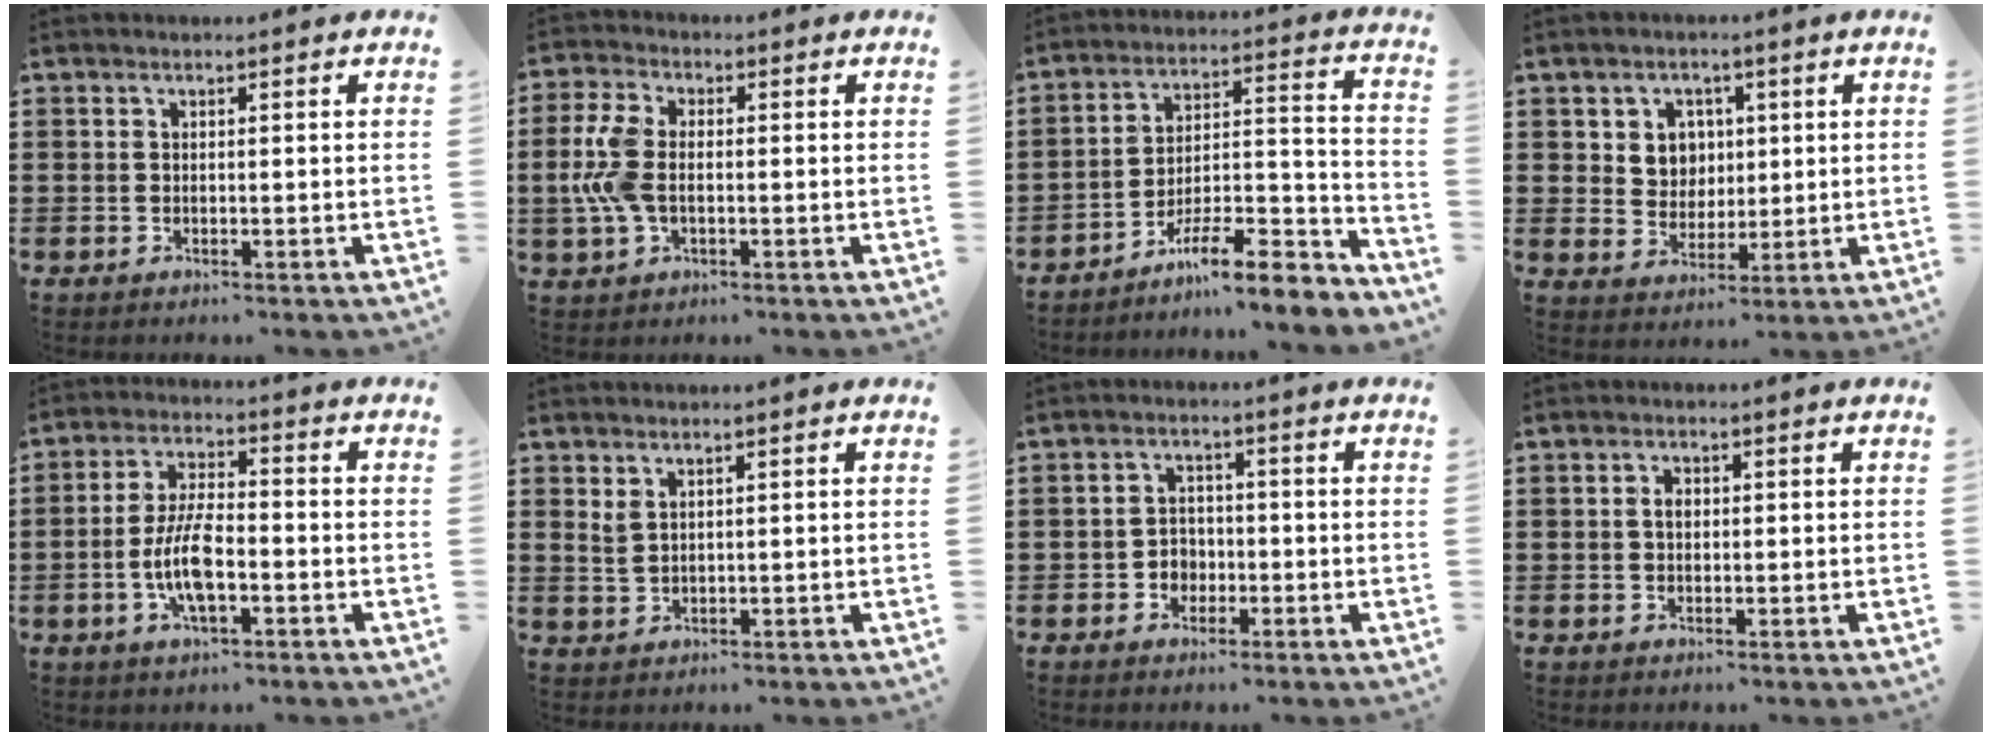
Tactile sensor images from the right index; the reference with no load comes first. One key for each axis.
{"total": 7.2, "fx": -0.4, "fy": 4.2, "fz": 5.8, "tx": -0.150, "ty": -0.002, "tz": -0.016}
{"total": 9.0, "fx": -7.7, "fy": 1.2, "fz": 4.5, "tx": -0.059, "ty": 0.014, "tz": -0.145}
{"total": 5.1, "fx": 1.5, "fy": 4.6, "fz": 1.6, "tx": -0.037, "ty": 0.010, "tz": 0.022}
{"total": 8.2, "fx": -2.3, "fy": 2.8, "fz": 7.3, "tx": -0.165, "ty": -0.008, "tz": -0.048}
{"total": 2.0, "fx": 1.5, "fy": 0.7, "fz": 1.0, "tx": -0.021, "ty": 0.003, "tz": 0.029}
{"total": 2.9, "fx": -1.3, "fy": 2.4, "fz": 0.9, "tx": -0.025, "ty": 0.005, "tz": -0.029}
{"total": 1.7, "fx": 0.2, "fy": 1.1, "fz": 1.3, "tx": -0.027, "ty": 0.007, "tz": 0.003}